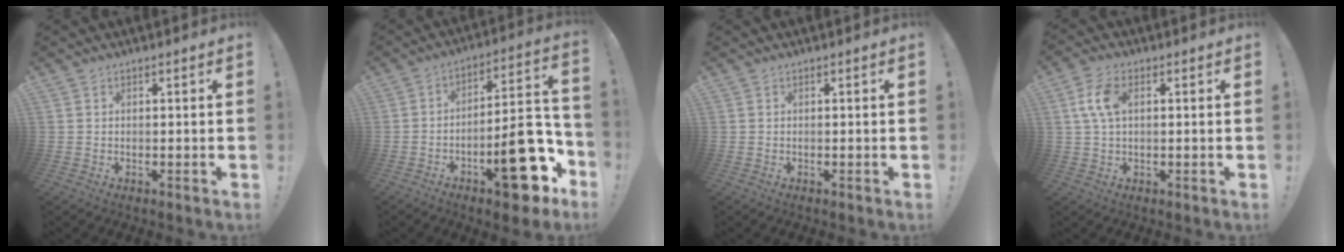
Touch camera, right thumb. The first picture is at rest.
{"total": 20.2, "force": [-9.2, 7.4, 16.3], "torque": [-0.184, 0.059, -0.137]}
{"total": 0.0}
{"total": 7.6, "force": [1.7, 4.3, 5.9], "torque": [-0.112, 0.000, 0.030]}